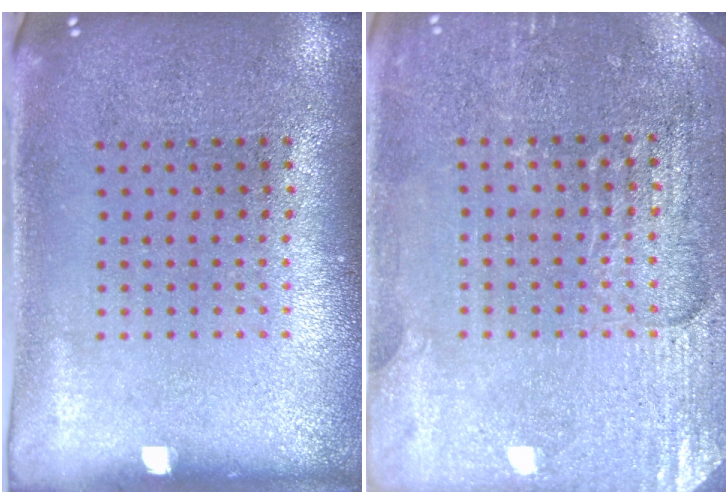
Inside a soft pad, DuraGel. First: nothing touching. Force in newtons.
{"total": 3.2, "press": 3.1, "slide": 0.6}